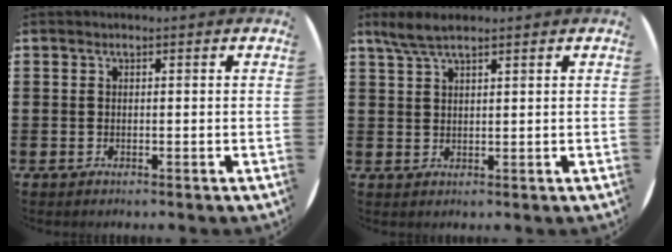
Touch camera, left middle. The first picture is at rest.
{"total": 3.6, "force": [2.8, 0.8, 2.2], "torque": [-0.049, 0.002, 0.051]}